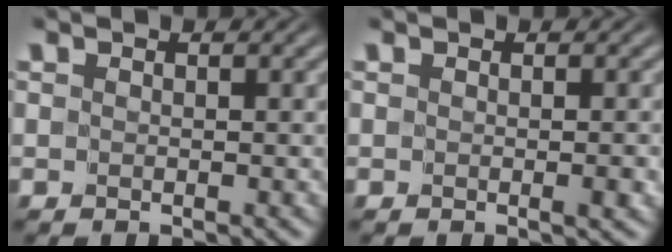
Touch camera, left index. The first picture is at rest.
{"total": 0.8, "force": [-0.3, 0.0, 0.7], "torque": [-0.011, -0.005, -0.002]}